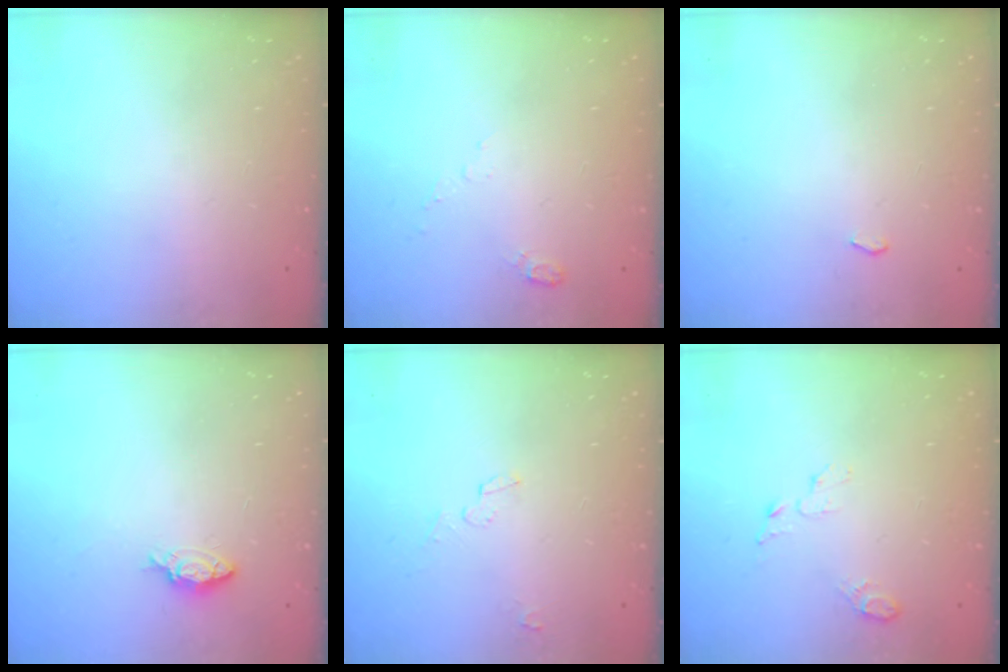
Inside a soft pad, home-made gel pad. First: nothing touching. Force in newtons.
{"total": 4.4, "press": 4.3, "slide": 1.0}
{"total": 2.6, "press": 2.0, "slide": 1.7}
{"total": 5.0, "press": 4.9, "slide": 0.8}
{"total": 2.6, "press": 2.3, "slide": 1.2}
{"total": 4.3, "press": 4.3, "slide": 0.5}